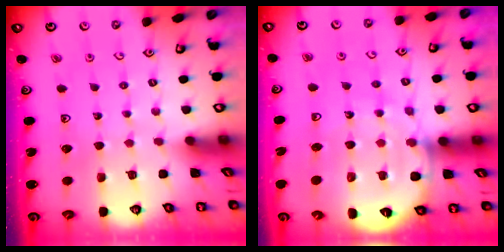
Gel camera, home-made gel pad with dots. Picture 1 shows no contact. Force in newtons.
{"total": 11.0, "press": 10.8, "slide": 2.3}